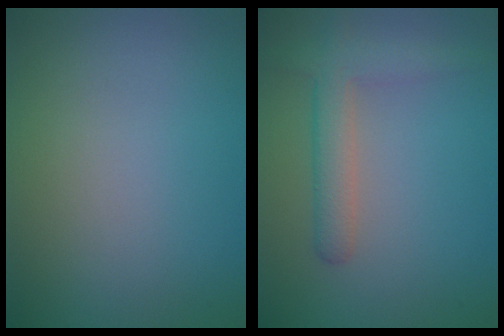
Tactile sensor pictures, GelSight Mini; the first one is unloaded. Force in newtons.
{"total": 3.0, "press": 3.0, "slide": 0.2}